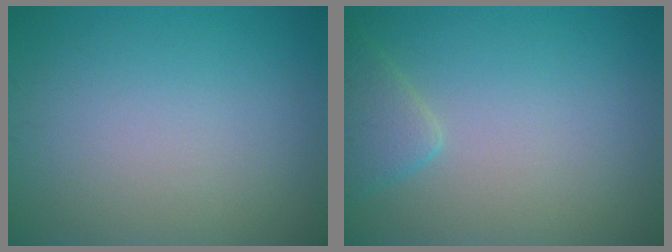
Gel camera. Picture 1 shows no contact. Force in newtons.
{"total": 2.3, "press": 2.2, "slide": 0.2}